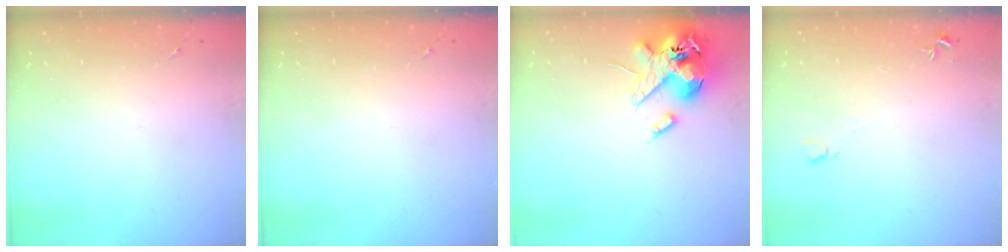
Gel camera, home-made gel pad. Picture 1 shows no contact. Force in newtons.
{"total": 0.0}
{"total": 15.7, "press": 15.5, "slide": 2.7}
{"total": 4.9, "press": 4.9, "slide": 0.6}